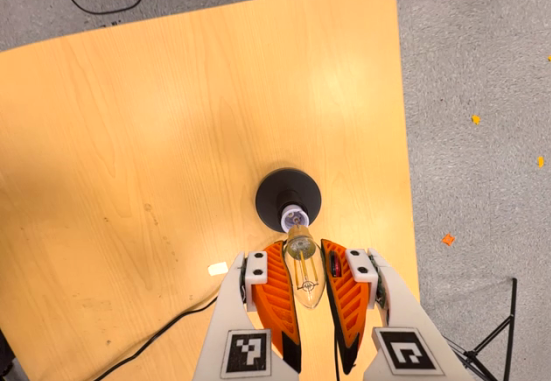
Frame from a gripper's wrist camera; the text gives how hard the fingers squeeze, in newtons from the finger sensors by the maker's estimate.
{"total": 19.4, "left": 21.9, "right": 16.9}